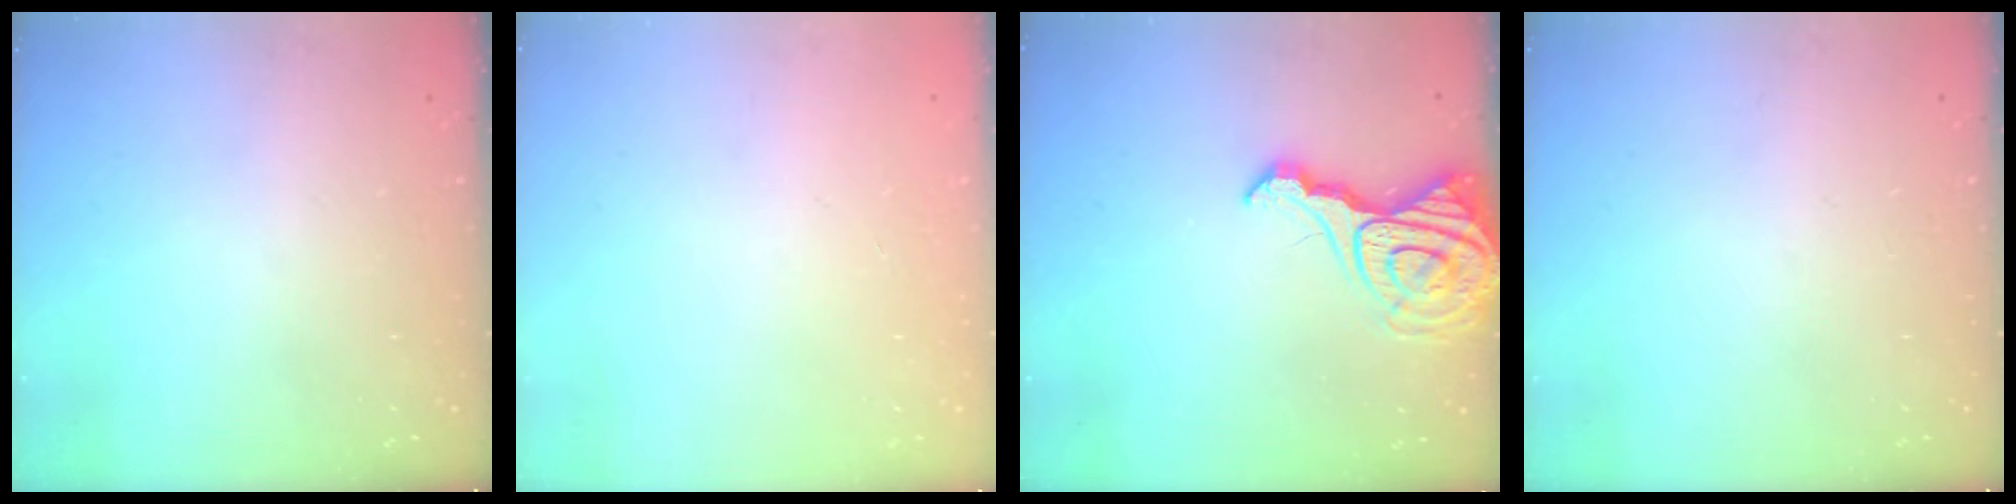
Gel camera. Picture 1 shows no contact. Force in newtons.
{"total": 0.0}
{"total": 13.7, "press": 13.7, "slide": 1.3}
{"total": 0.0}